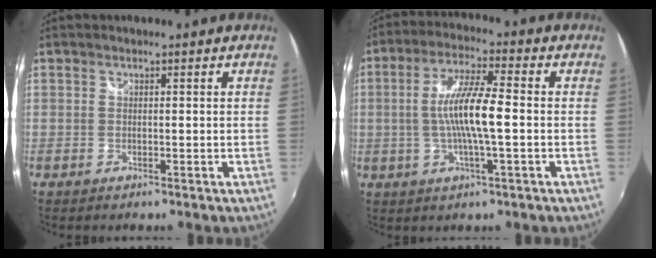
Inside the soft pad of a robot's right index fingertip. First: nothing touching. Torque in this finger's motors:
{"motor_torque": [1.35, -0.15, 0.81, 0.13]}